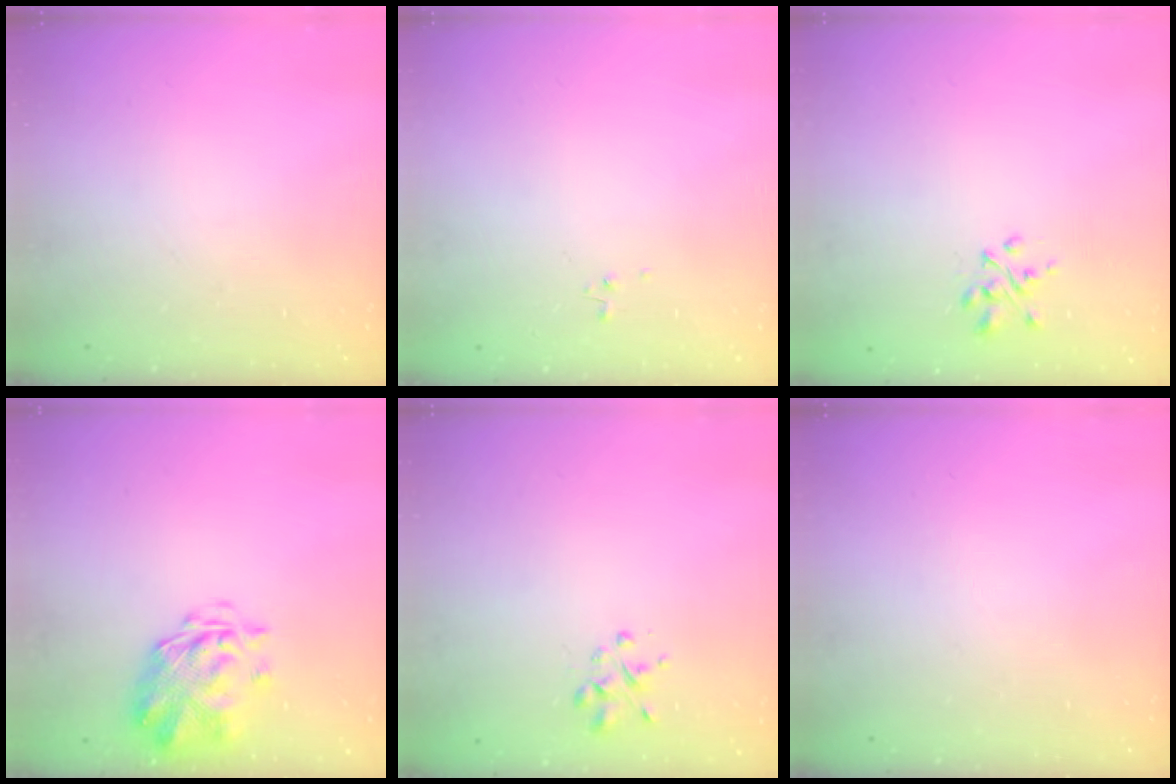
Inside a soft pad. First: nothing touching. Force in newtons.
{"total": 0.9, "press": 0.8, "slide": 0.3}
{"total": 2.5, "press": 2.3, "slide": 0.8}
{"total": 3.3, "press": 2.9, "slide": 1.6}
{"total": 1.6, "press": 1.5, "slide": 0.5}
{"total": 0.0}